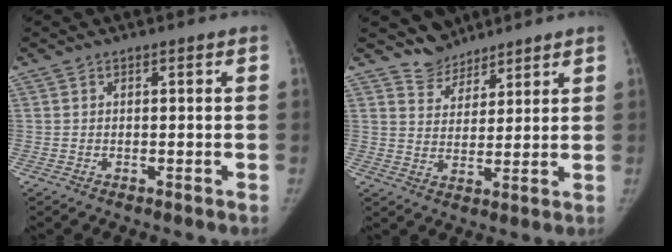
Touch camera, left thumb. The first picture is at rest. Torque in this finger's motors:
{"motor_torque": [0.53, -0.43, 0.06, -0.41, 0.03]}